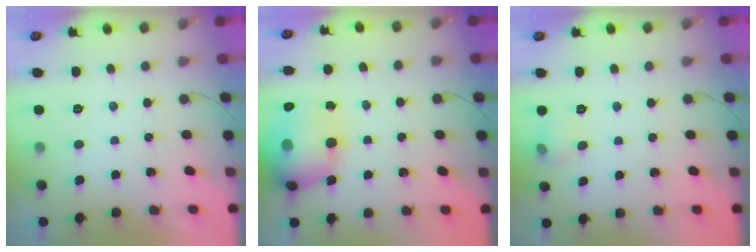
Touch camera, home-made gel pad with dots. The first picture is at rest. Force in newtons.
{"total": 22.0, "press": 21.6, "slide": 4.2}
{"total": 5.6, "press": 5.4, "slide": 1.5}